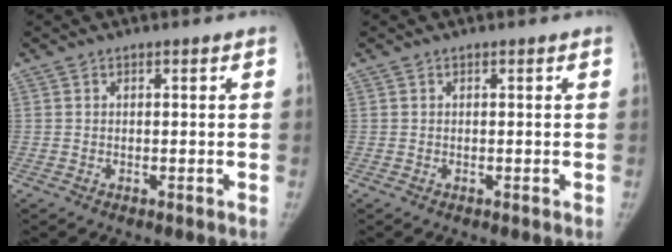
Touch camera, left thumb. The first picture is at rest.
{"total": 0.0}